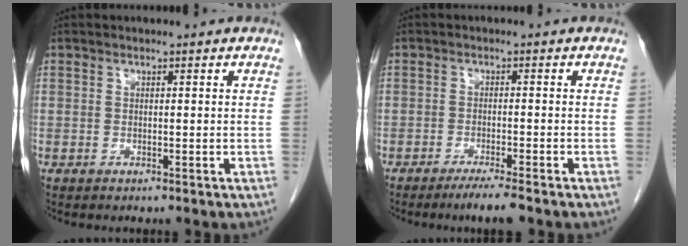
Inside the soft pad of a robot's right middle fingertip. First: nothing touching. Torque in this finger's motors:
{"motor_torque": [0.43, -0.09, -0.03, -0.01]}